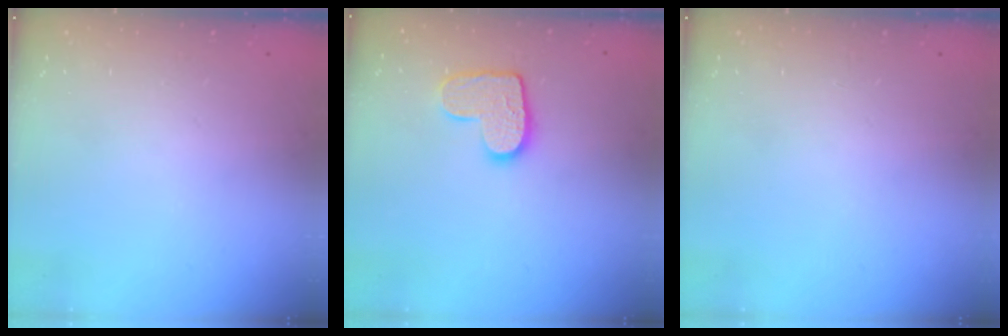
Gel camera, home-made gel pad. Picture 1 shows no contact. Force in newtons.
{"total": 10.7, "press": 10.7, "slide": 0.5}
{"total": 0.0}